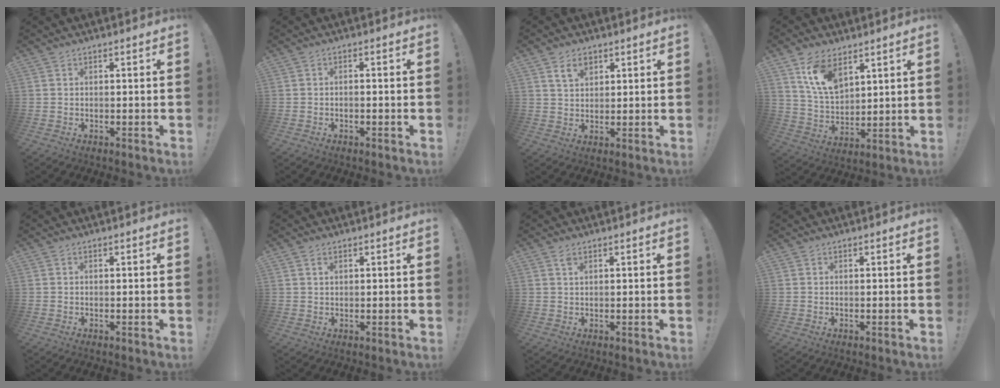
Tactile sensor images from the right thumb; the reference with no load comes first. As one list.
[{"total": 1.0, "force": [-0.8, 0.3, 0.5], "torque": [-0.014, 0.006, -0.013]}, {"total": 5.5, "force": [3.2, 3.6, 2.8], "torque": [-0.035, -0.009, 0.055]}, {"total": 12.3, "force": [7.4, 7.1, 6.7], "torque": [-0.142, -0.028, 0.145]}, {"total": 0.0}, {"total": 1.5, "force": [0.9, 0.9, 0.8], "torque": [-0.015, 0.001, 0.016]}, {"total": 1.6, "force": [1.1, 0.7, 1.0], "torque": [-0.021, 0.000, 0.019]}, {"total": 0.0}]